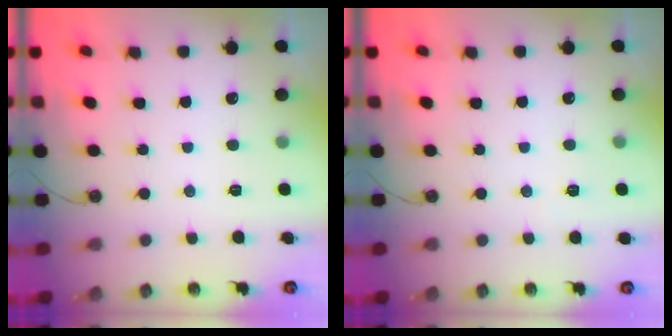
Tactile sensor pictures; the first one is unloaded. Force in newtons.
{"total": 2.8, "press": 2.5, "slide": 1.1}